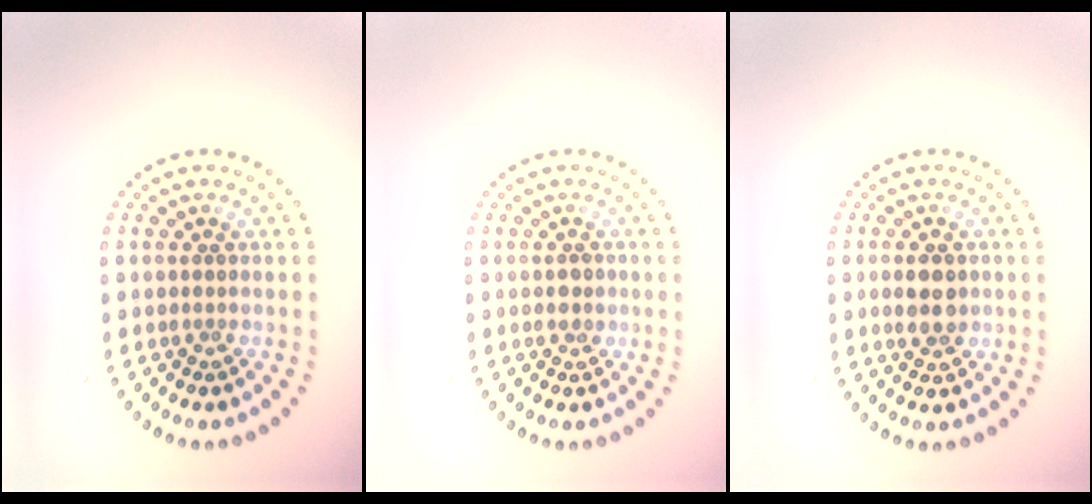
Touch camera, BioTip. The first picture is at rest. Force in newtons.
{"total": 1.2, "press": 1.1, "slide": 0.2}
{"total": 2.6, "press": 2.6, "slide": 0.2}